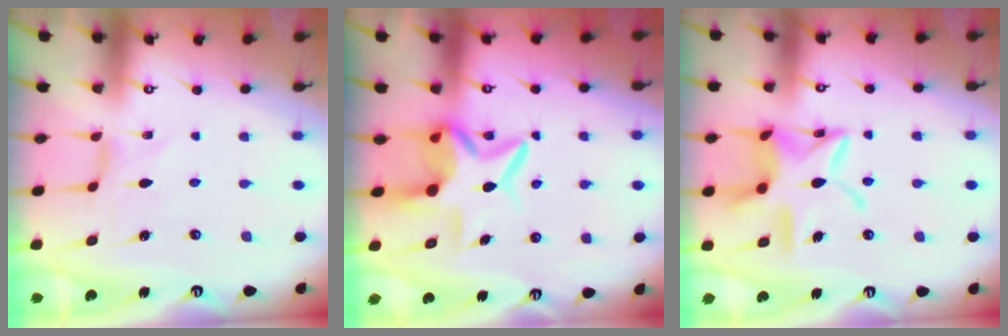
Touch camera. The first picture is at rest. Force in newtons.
{"total": 9.7, "press": 9.7, "slide": 1.1}
{"total": 16.9, "press": 16.8, "slide": 1.4}